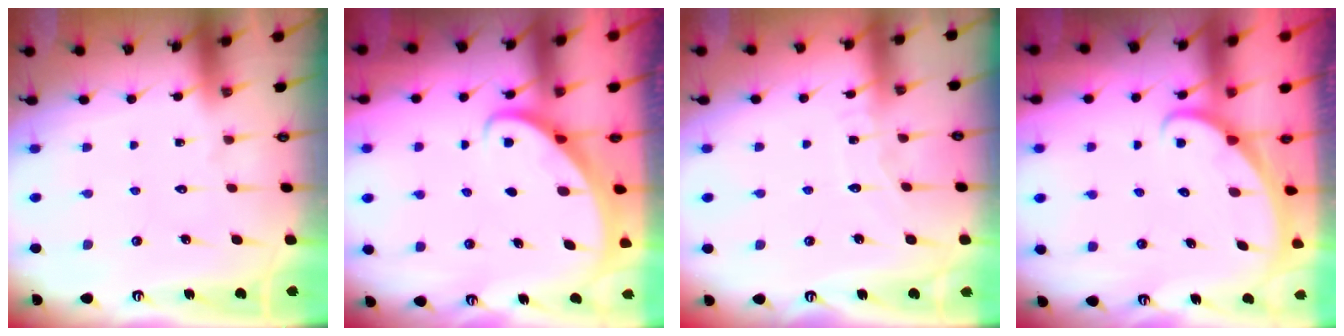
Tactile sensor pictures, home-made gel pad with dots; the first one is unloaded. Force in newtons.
{"total": 2.7, "press": 2.7, "slide": 0.2}
{"total": 5.0, "press": 5.0, "slide": 0.5}
{"total": 1.8, "press": 1.8, "slide": 0.1}